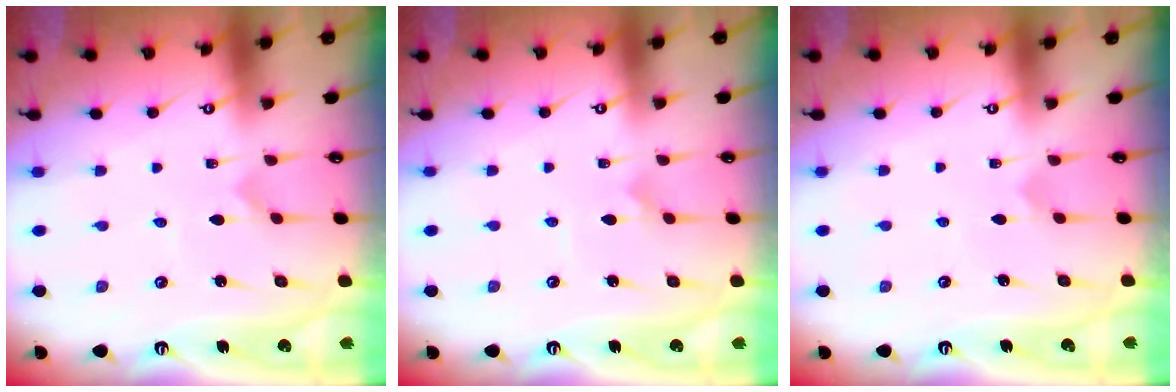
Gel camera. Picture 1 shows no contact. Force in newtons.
{"total": 2.8, "press": 2.8, "slide": 0.2}
{"total": 2.8, "press": 2.8, "slide": 0.3}